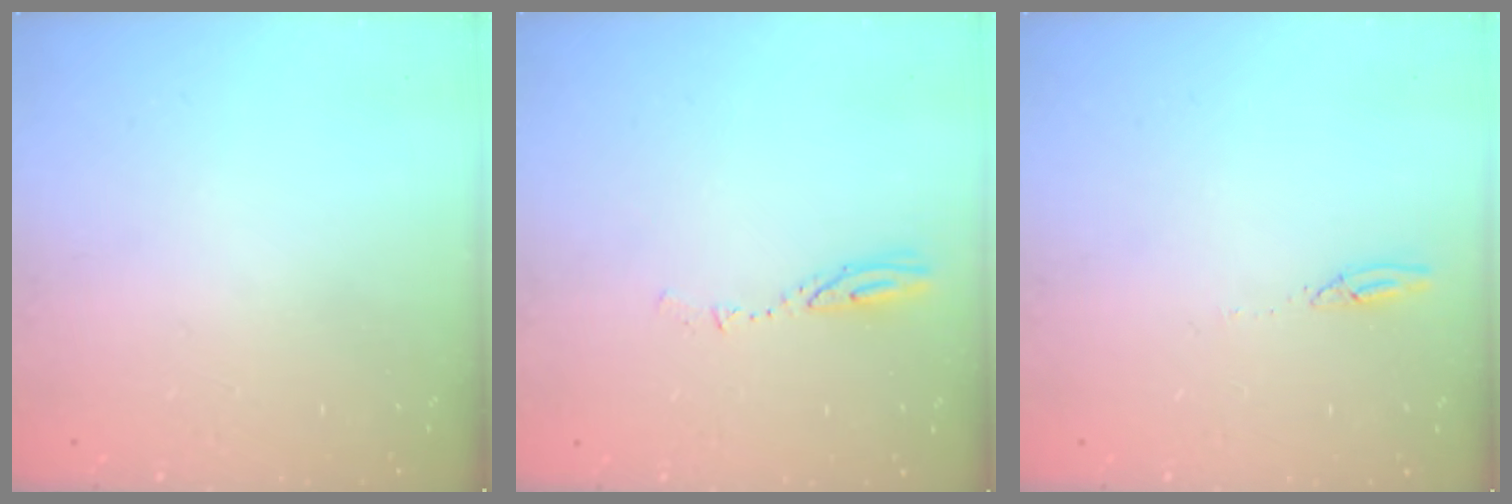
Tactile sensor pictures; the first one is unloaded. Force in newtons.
{"total": 3.9, "press": 3.9, "slide": 0.3}
{"total": 2.7, "press": 2.7, "slide": 0.2}